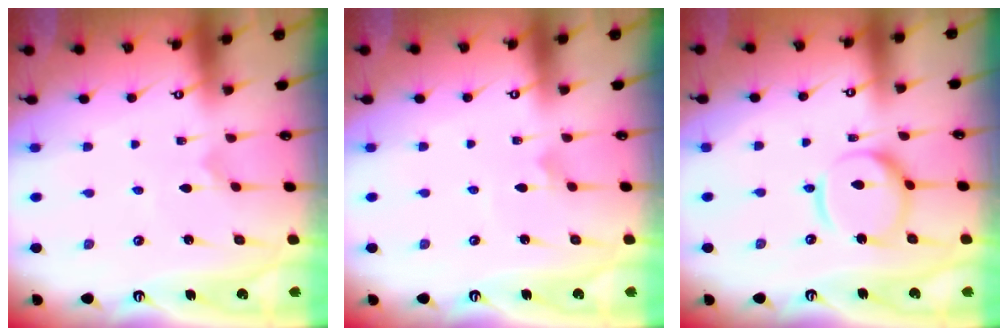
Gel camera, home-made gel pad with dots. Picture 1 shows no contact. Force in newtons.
{"total": 2.3, "press": 2.3, "slide": 0.1}
{"total": 12.0, "press": 11.9, "slide": 1.0}